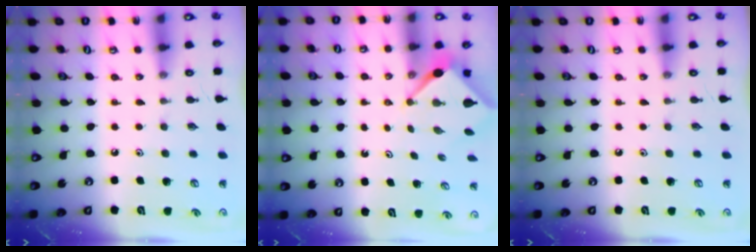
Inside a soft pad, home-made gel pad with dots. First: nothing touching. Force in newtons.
{"total": 3.0, "press": 3.0, "slide": 0.2}
{"total": 0.0}